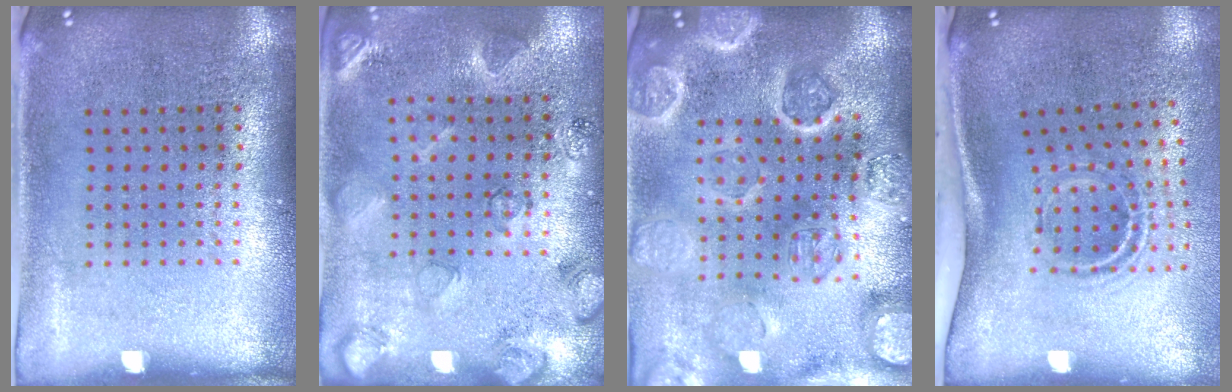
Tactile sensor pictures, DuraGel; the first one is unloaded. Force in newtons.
{"total": 2.1, "press": 2.0, "slide": 0.8}
{"total": 4.6, "press": 4.1, "slide": 2.0}
{"total": 2.1, "press": 1.2, "slide": 1.7}